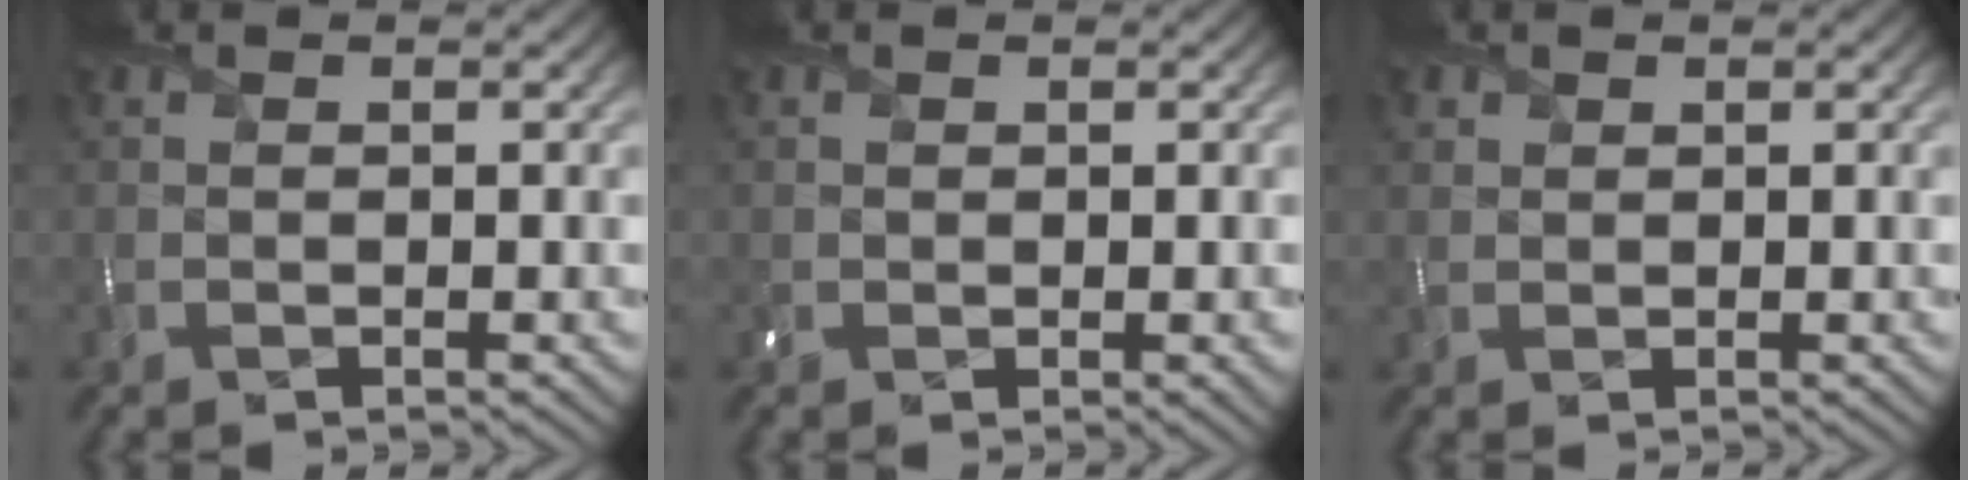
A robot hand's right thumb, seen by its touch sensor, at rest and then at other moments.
{"total": 1.6, "force": [0.2, 1.2, 1.1], "torque": [-0.027, -0.002, 0.006]}
{"total": 1.3, "force": [0.8, 0.9, 0.3], "torque": [-0.009, 0.000, 0.020]}